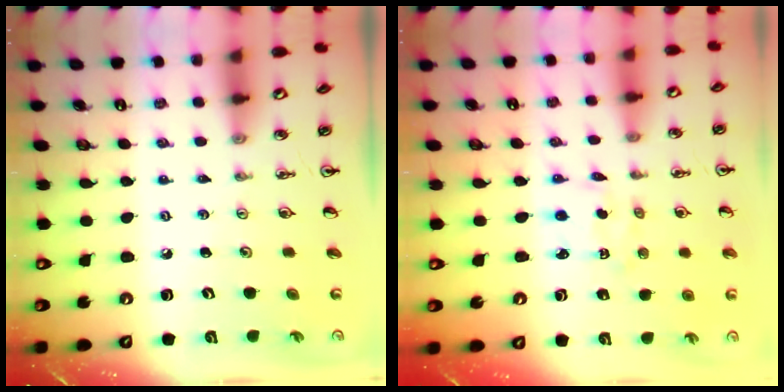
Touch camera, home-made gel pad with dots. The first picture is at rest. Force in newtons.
{"total": 1.9, "press": 1.8, "slide": 0.6}